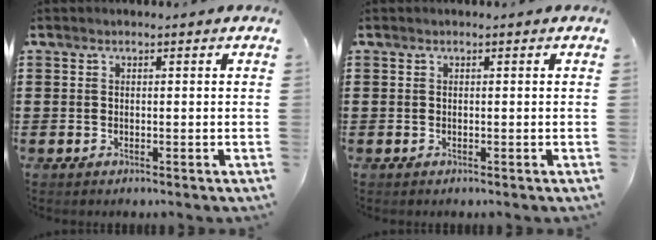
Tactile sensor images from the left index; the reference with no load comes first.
{"total": 0.0}